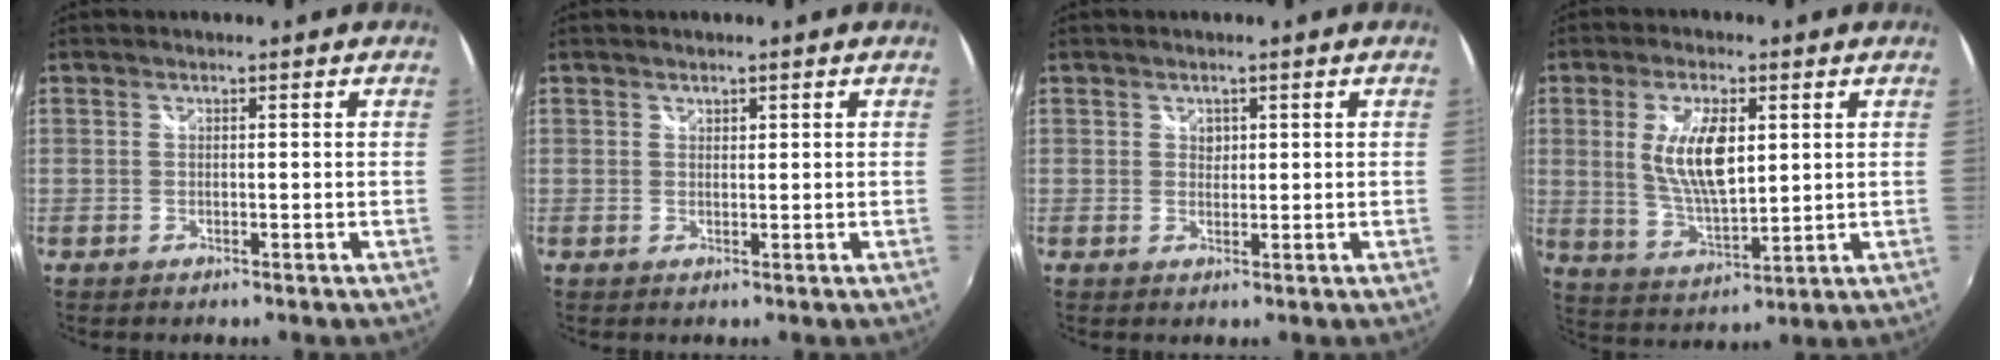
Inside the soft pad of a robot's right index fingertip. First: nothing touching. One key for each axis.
{"total": 0.7, "fx": 0.6, "fy": 0.3, "fz": 0.1, "tx": -0.001, "ty": 0.002, "tz": 0.011}
{"total": 1.2, "fx": 0.6, "fy": 1.0, "fz": 0.3, "tx": -0.001, "ty": 0.004, "tz": 0.009}
{"total": 11.0, "fx": 2.4, "fy": 4.4, "fz": 9.7, "tx": -0.186, "ty": -0.004, "tz": 0.054}